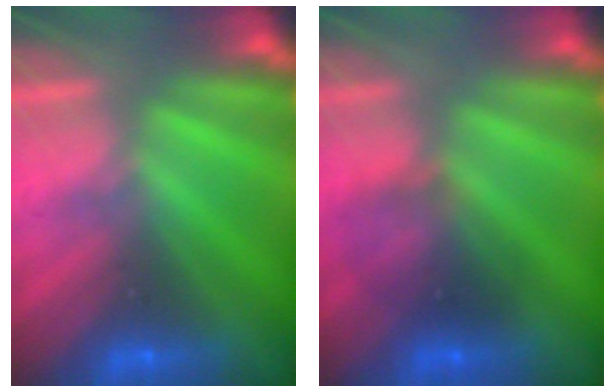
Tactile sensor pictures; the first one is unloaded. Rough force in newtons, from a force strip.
{"total": 2.9}